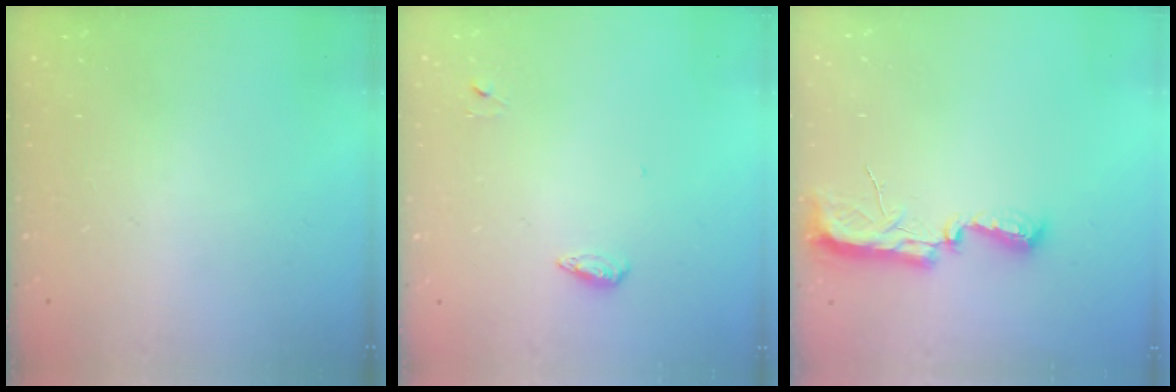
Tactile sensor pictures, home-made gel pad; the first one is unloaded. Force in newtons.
{"total": 4.6, "press": 4.4, "slide": 1.0}
{"total": 9.8, "press": 8.8, "slide": 4.4}